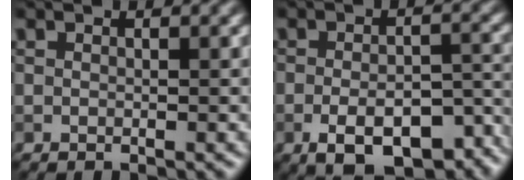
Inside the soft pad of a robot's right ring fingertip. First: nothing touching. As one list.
[{"total": 9.4, "force": [-4.8, 4.0, 7.0], "torque": [-0.104, -0.015, -0.063]}]